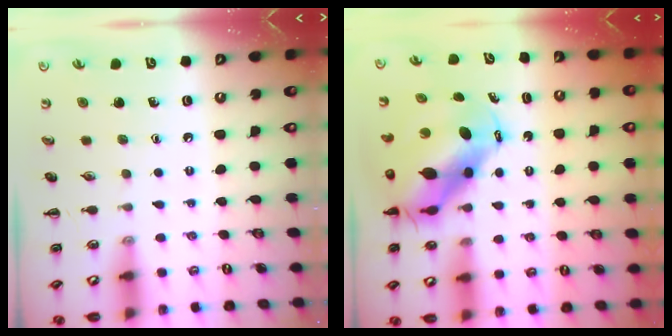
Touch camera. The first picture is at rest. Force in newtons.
{"total": 10.8, "press": 10.4, "slide": 3.0}